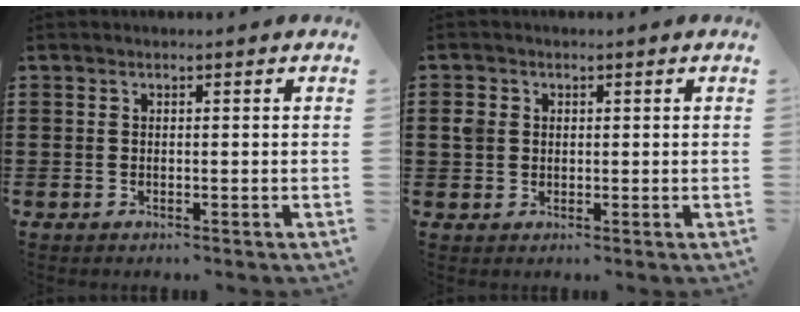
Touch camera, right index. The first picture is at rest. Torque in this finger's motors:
{"motor_torque": [0.19, -0.05, 0.06, 0.04]}